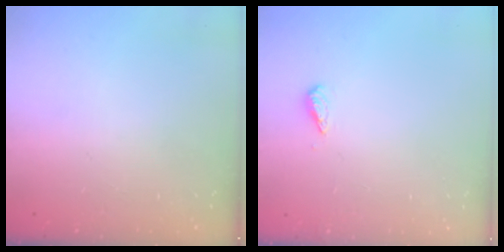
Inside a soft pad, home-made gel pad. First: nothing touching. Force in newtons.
{"total": 2.7, "press": 2.6, "slide": 0.4}